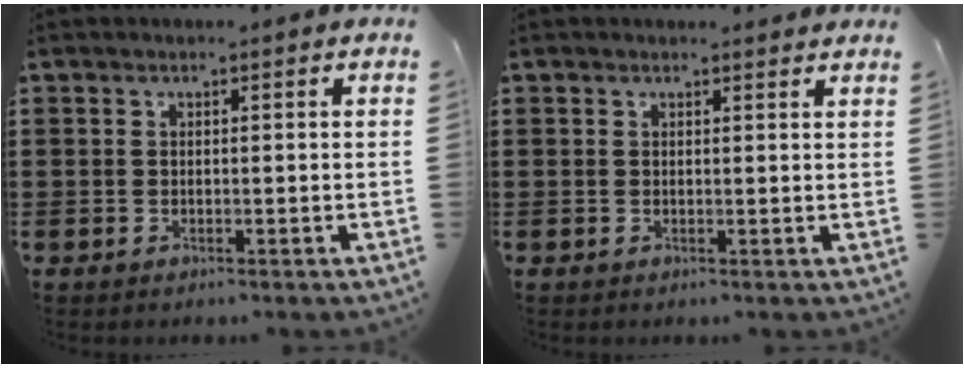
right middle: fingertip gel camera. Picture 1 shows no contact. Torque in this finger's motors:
{"motor_torque": [-0.46, 0.16, -0.10, -0.06]}